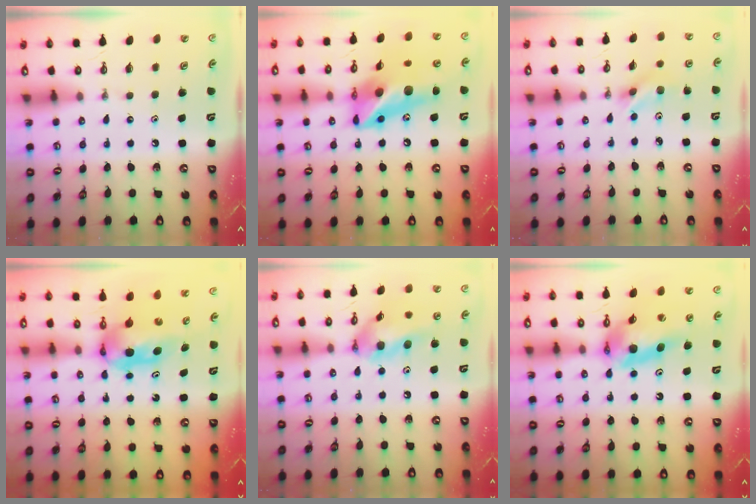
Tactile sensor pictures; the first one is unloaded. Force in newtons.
{"total": 17.6, "press": 17.4, "slide": 2.9}
{"total": 4.7, "press": 3.1, "slide": 3.5}
{"total": 6.1, "press": 5.0, "slide": 3.6}
{"total": 14.1, "press": 13.6, "slide": 3.8}
{"total": 13.1, "press": 13.1, "slide": 1.2}